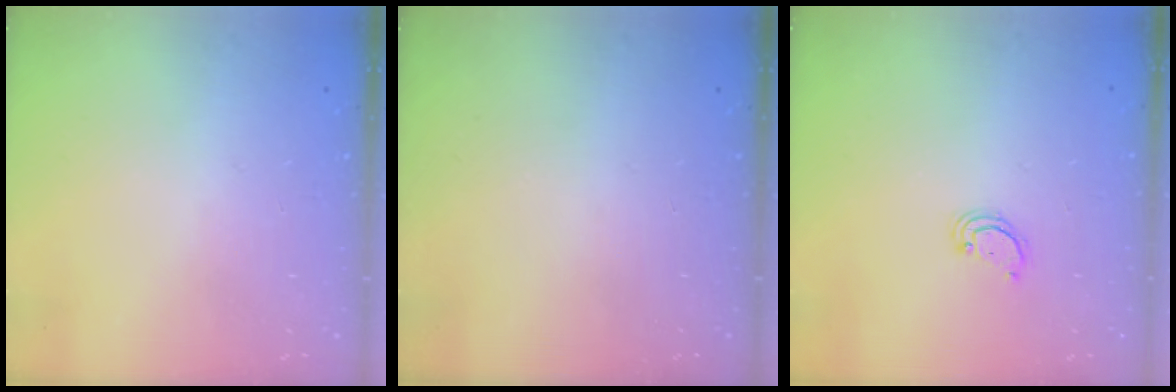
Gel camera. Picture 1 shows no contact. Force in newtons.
{"total": 0.0}
{"total": 2.2, "press": 2.2, "slide": 0.2}